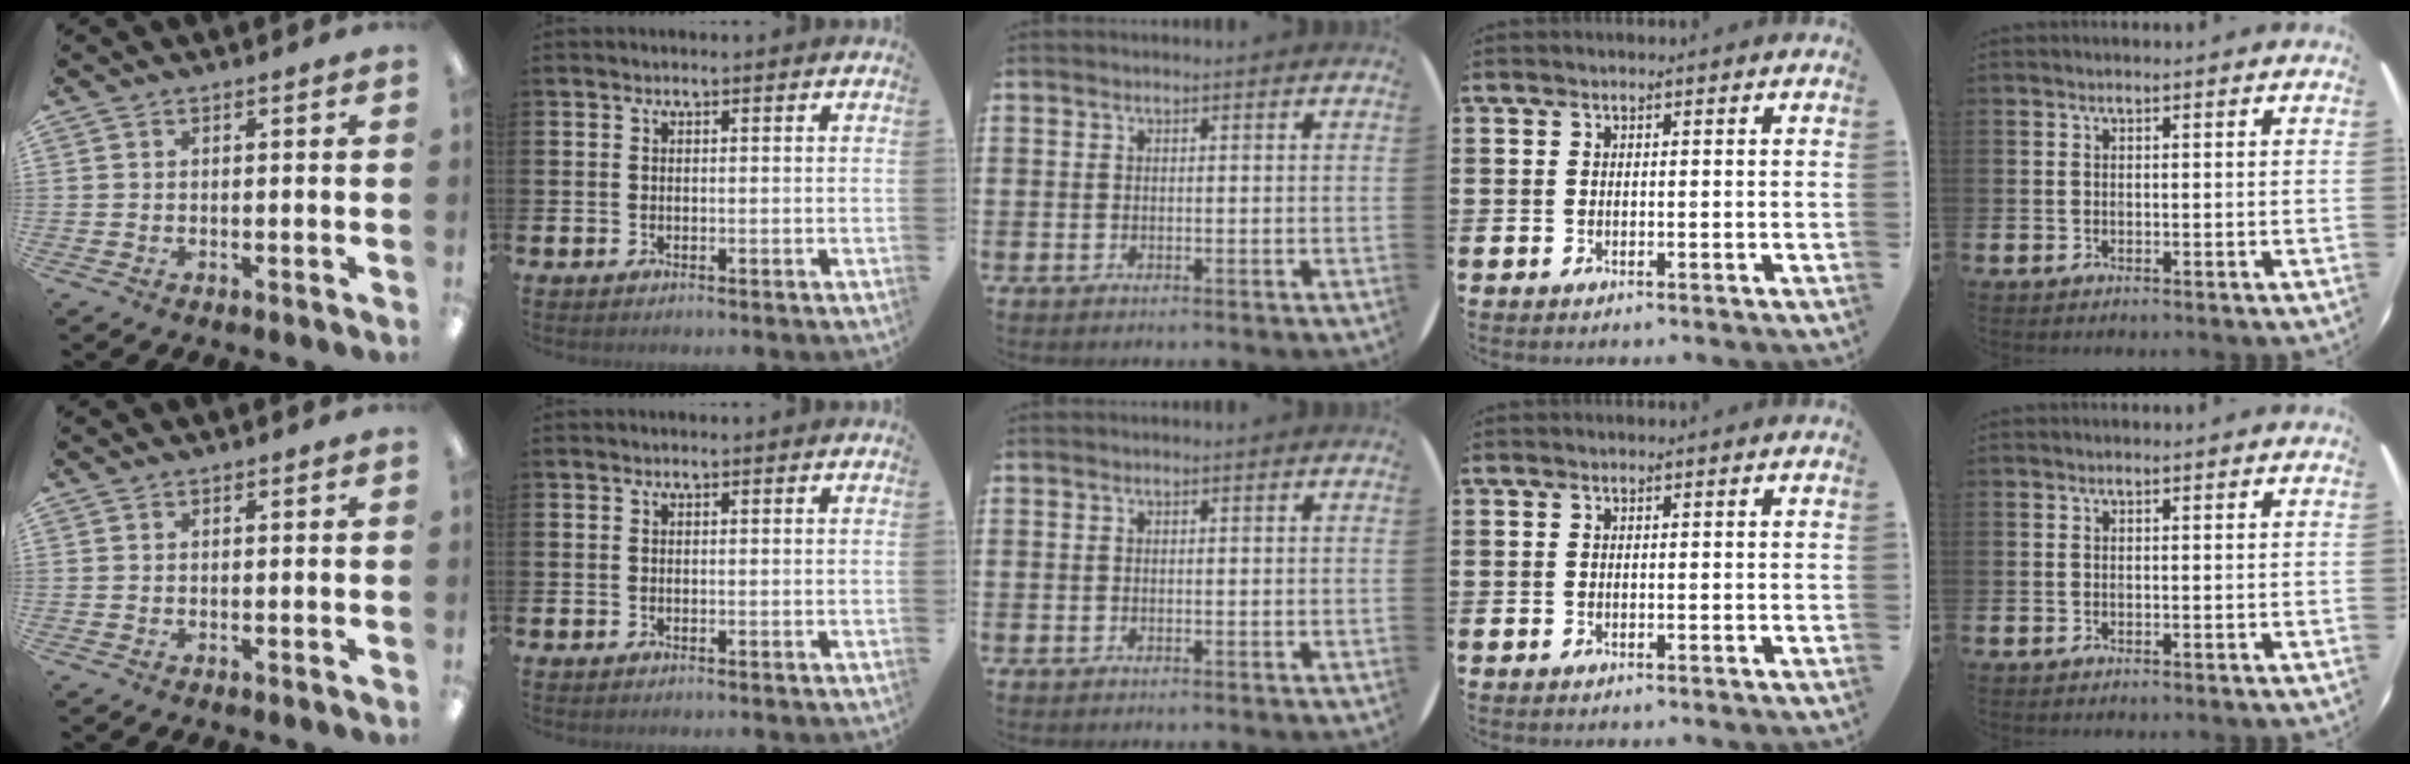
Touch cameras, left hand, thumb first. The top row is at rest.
{}